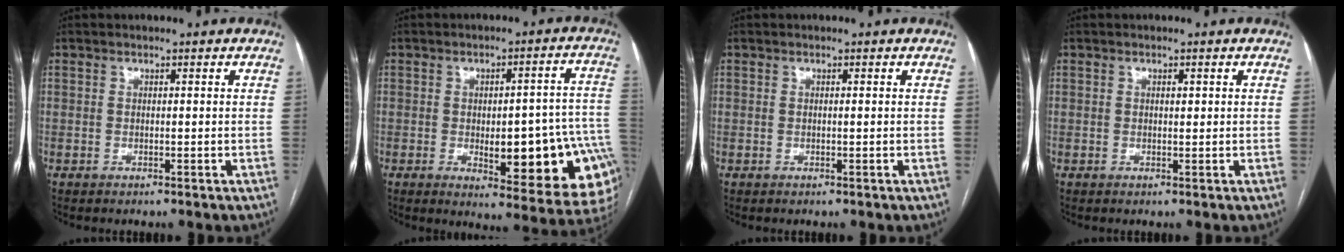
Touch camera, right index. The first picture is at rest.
{"total": 18.7, "force": [-5.0, 5.8, 17.1], "torque": [-0.116, 0.027, -0.043]}
{"total": 0.0}
{"total": 0.8, "force": [0.3, 0.2, 0.7], "torque": [-0.012, 0.000, 0.004]}